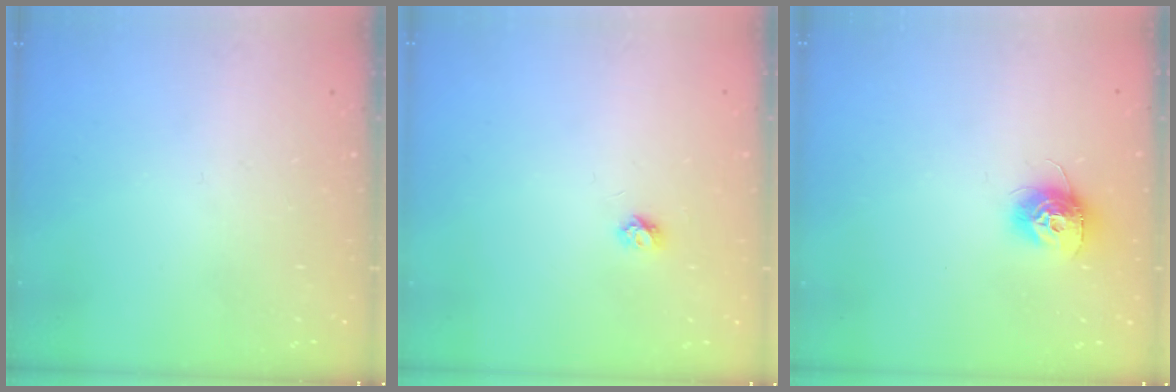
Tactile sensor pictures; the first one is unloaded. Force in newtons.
{"total": 3.7, "press": 3.7, "slide": 0.4}
{"total": 10.2, "press": 10.2, "slide": 0.4}